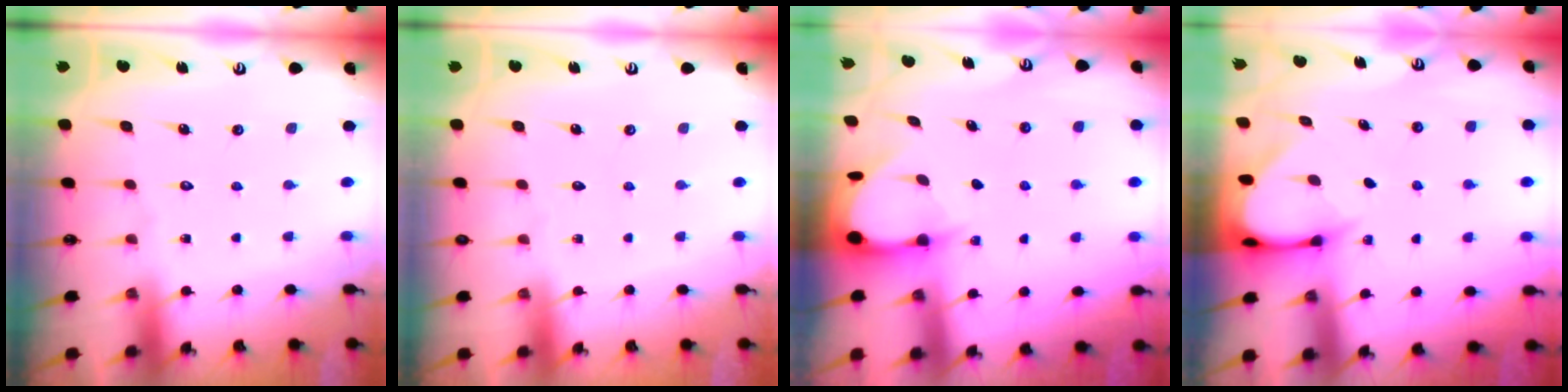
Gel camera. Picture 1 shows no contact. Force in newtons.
{"total": 0.0}
{"total": 3.5, "press": 3.5, "slide": 0.4}
{"total": 3.3, "press": 3.3, "slide": 0.2}